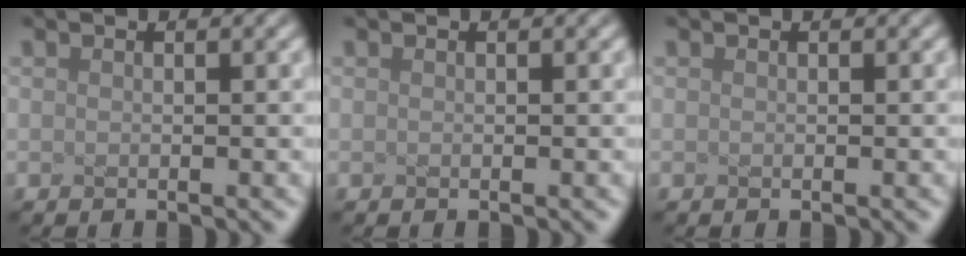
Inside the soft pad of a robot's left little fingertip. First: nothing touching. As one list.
[{"total": 0.0}, {"total": 0.0}]